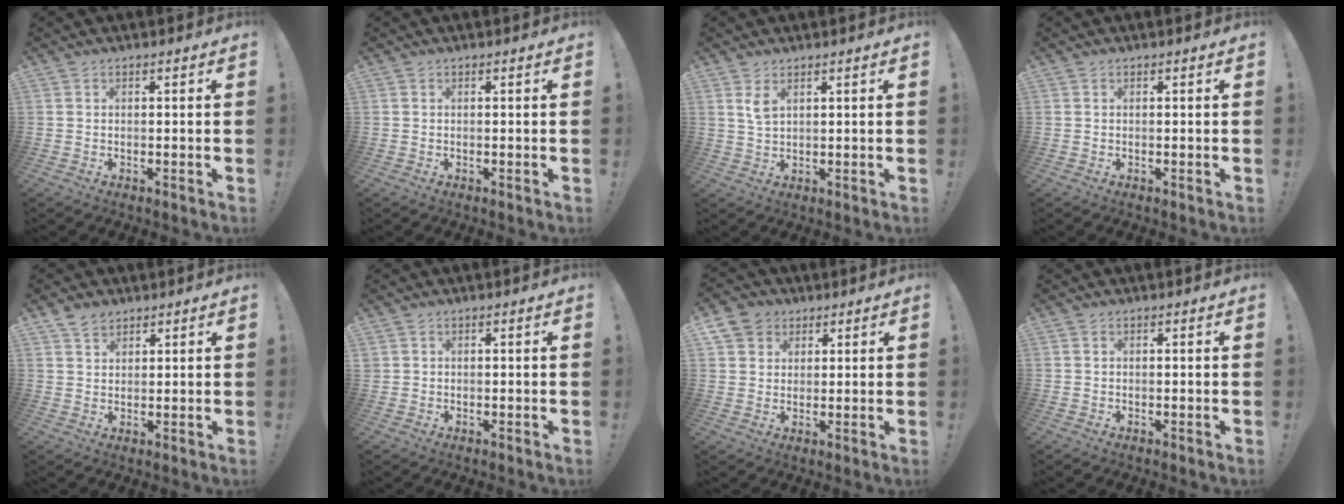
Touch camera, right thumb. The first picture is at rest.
{"total": 0.0}
{"total": 3.5, "force": [1.9, 1.5, 2.5], "torque": [-0.040, -0.009, 0.031]}
{"total": 0.0}
{"total": 4.4, "force": [3.3, 2.6, 1.3], "torque": [-0.025, -0.012, 0.062]}
{"total": 0.7, "force": [0.3, 0.7, 0.0], "torque": [-0.001, 0.002, 0.006]}
{"total": 6.9, "force": [3.6, 5.7, 1.3], "torque": [-0.019, -0.018, 0.072]}
{"total": 0.0}